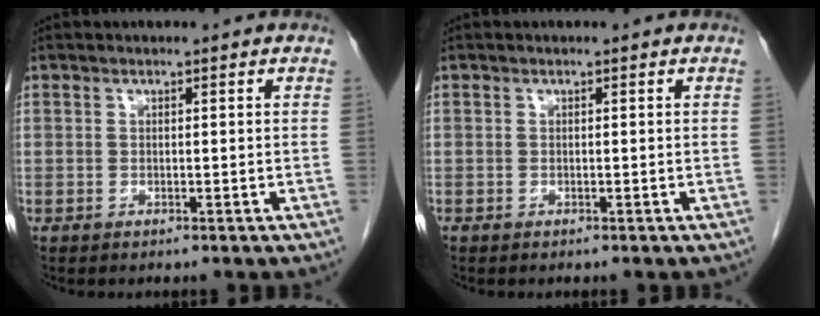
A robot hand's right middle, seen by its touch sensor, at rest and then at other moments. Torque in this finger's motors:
{"motor_torque": [0.03, -0.40, 0.03, 0.05]}